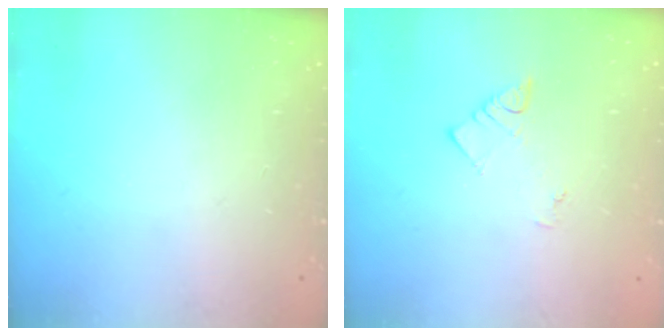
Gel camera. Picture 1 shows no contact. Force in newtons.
{"total": 3.6, "press": 3.6, "slide": 0.1}